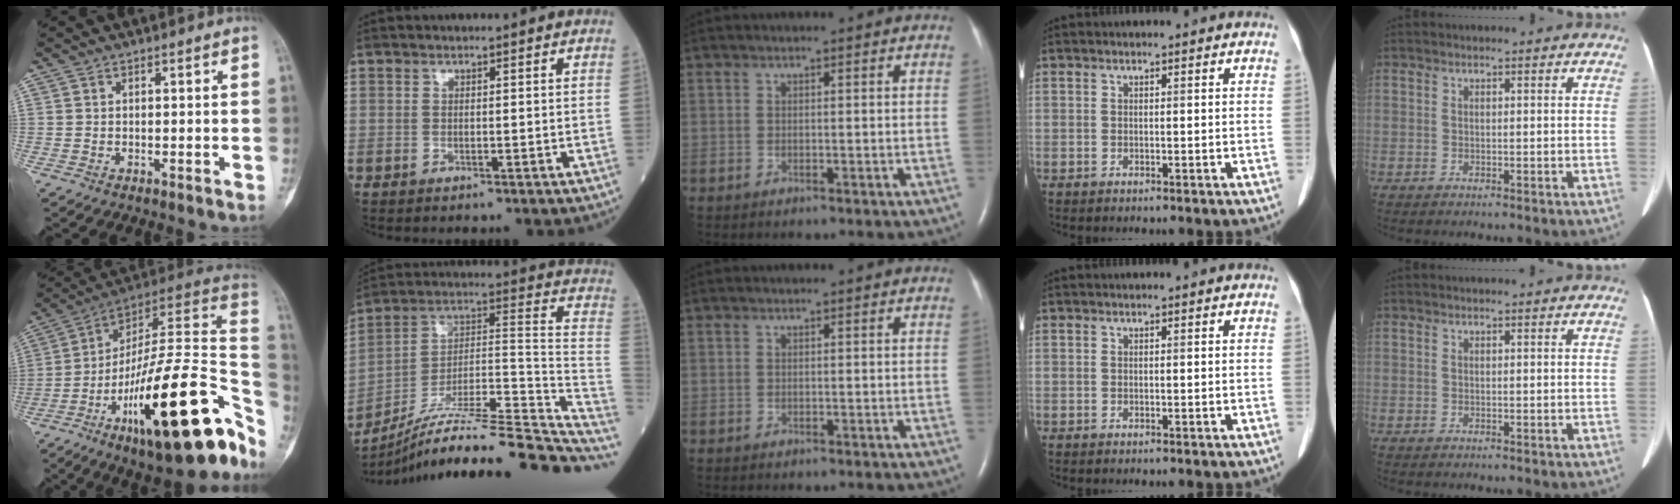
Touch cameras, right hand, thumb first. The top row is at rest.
{"thumb": {"total": 33.9, "force": [-12.4, 10.2, 29.9], "torque": [-0.378, 0.064, -0.191]}, "index": {"total": 24.2, "force": [-19.9, 2.1, 13.5], "torque": [-0.156, 0.033, -0.312]}}